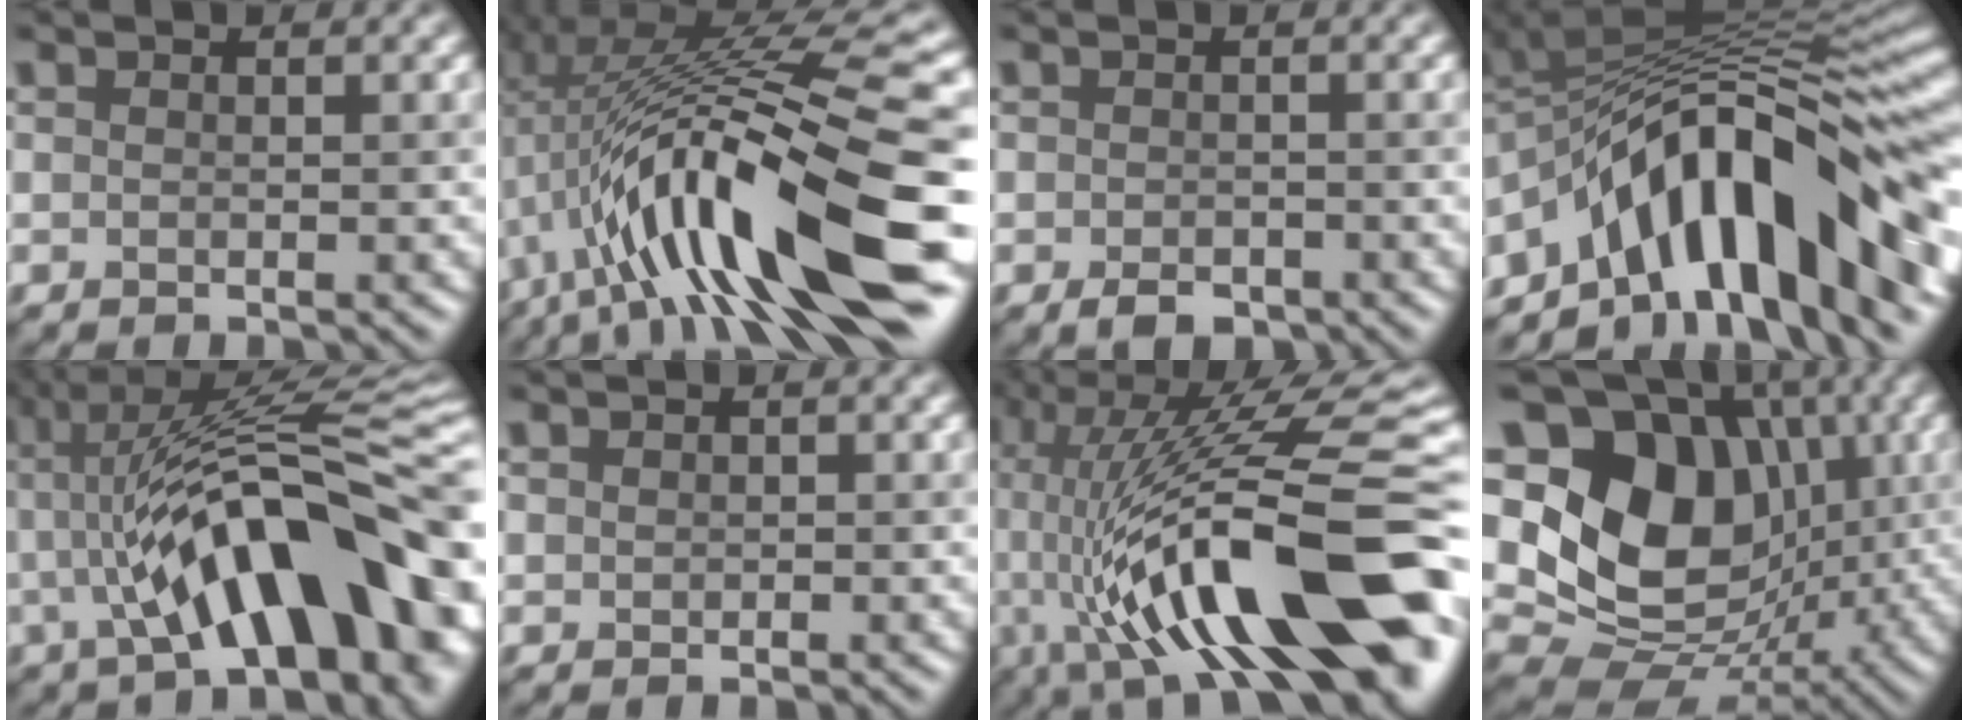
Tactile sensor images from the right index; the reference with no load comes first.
{"total": 13.7, "force": [-1.5, 3.2, 13.3], "torque": [-0.218, 0.017, -0.018]}
{"total": 2.2, "force": [-1.3, 1.2, 1.3], "torque": [-0.024, -0.004, -0.024]}
{"total": 13.5, "force": [-4.9, 5.5, 11.3], "torque": [-0.159, 0.024, -0.089]}
{"total": 13.9, "force": [-1.0, 4.1, 13.2], "torque": [-0.179, 0.027, -0.018]}
{"total": 0.6, "force": [0.3, 0.6, 0.0], "torque": [0.002, -0.001, 0.004]}
{"total": 18.0, "force": [-2.6, 6.1, 16.7], "torque": [-0.282, 0.036, -0.047]}
{"total": 13.5, "force": [2.1, 10.5, 8.2], "torque": [-0.133, -0.004, 0.026]}